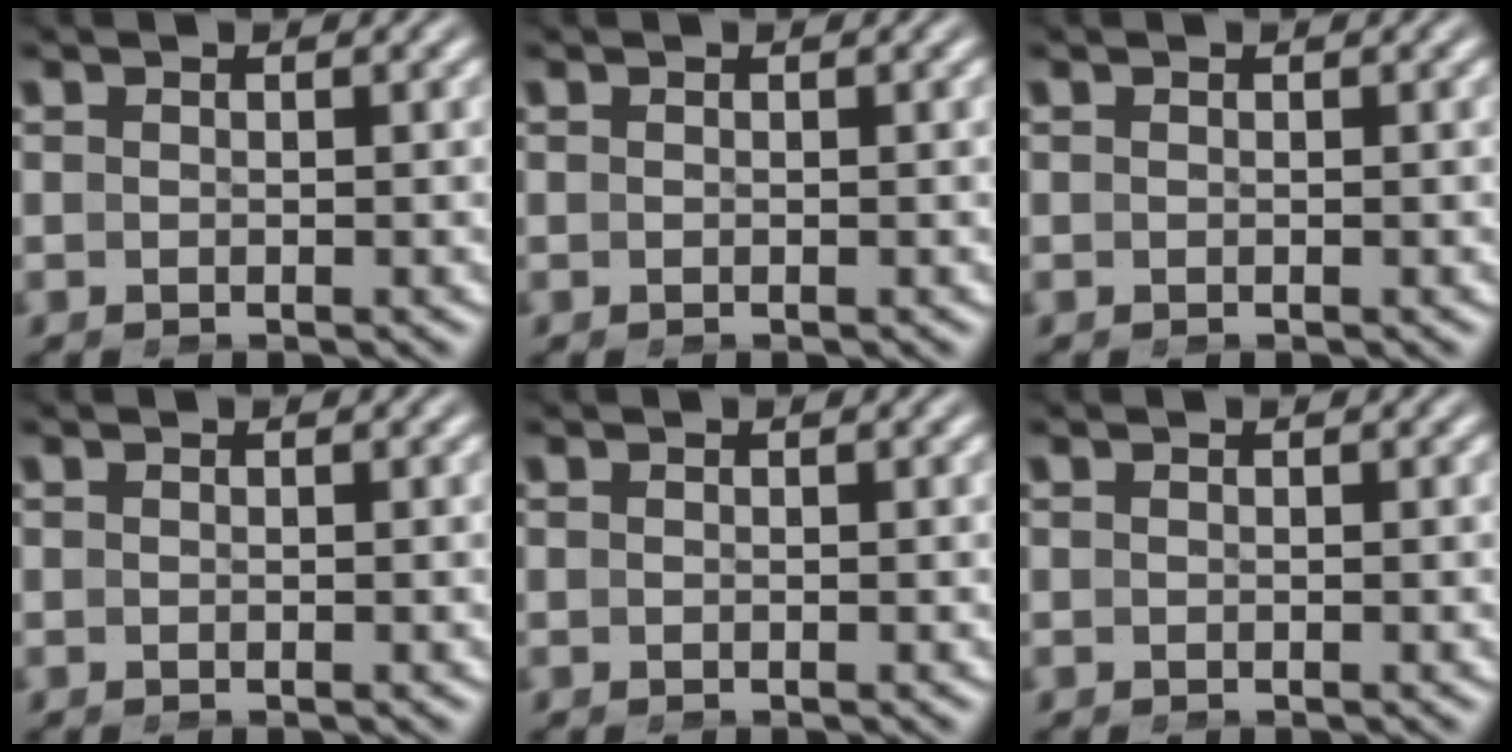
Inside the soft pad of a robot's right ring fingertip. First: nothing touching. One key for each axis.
{"total": 0.0}
{"total": 0.0}
{"total": 0.0}
{"total": 0.0}
{"total": 0.0}